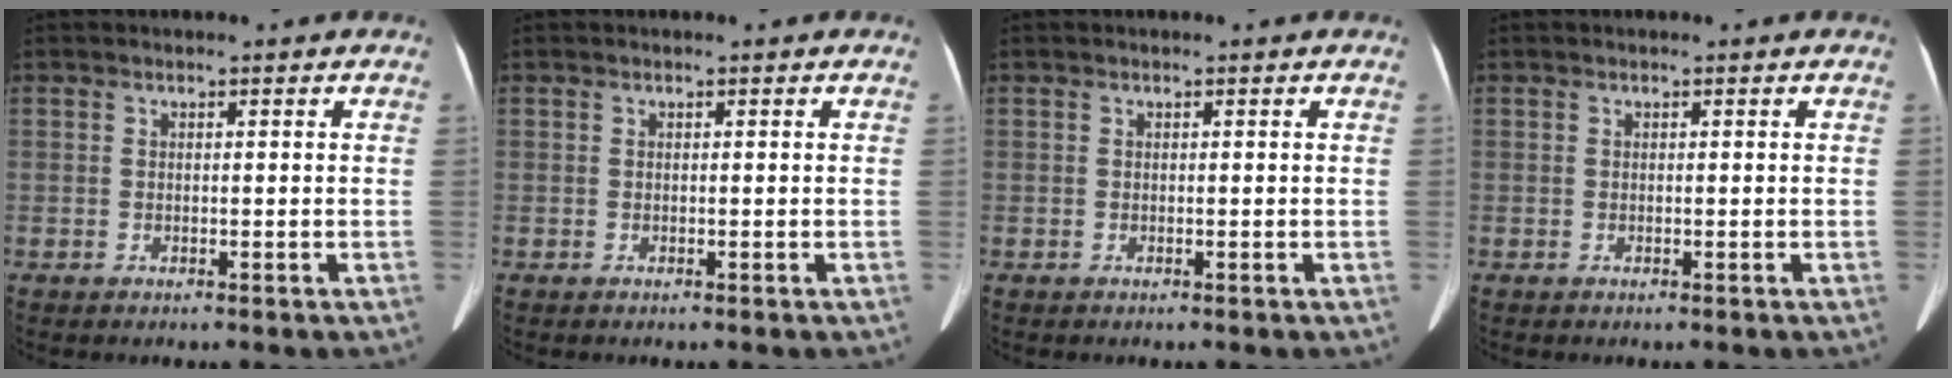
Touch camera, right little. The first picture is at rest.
{"total": 0.0}
{"total": 0.0}
{"total": 0.0}